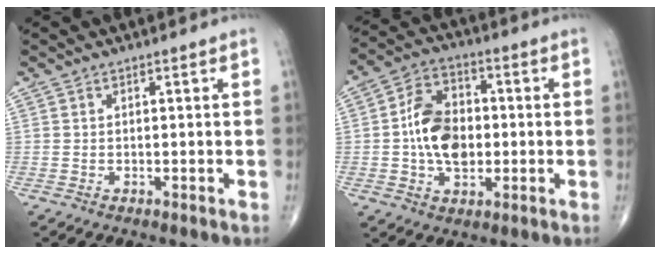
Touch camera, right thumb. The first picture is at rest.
{"total": 12.0, "force": [-0.6, 8.0, 8.9], "torque": [-0.134, 0.017, -0.016]}